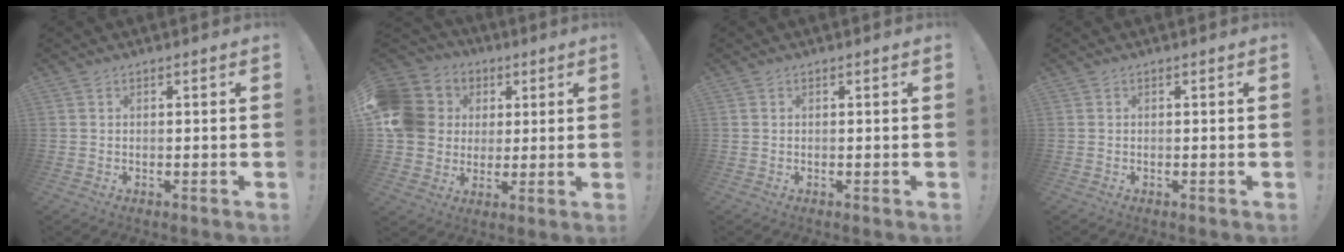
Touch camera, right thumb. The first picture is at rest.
{"total": 15.4, "force": [2.7, 13.6, 6.6], "torque": [-0.117, 0.006, 0.068]}
{"total": 0.0}
{"total": 0.0}